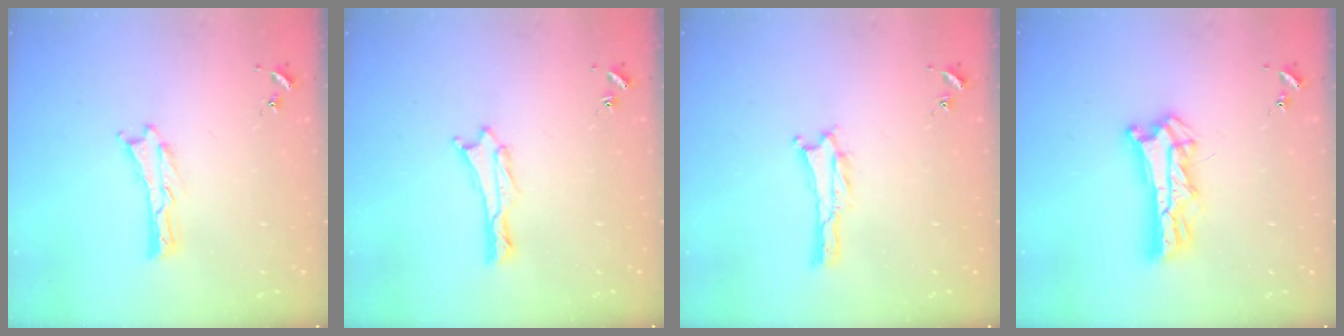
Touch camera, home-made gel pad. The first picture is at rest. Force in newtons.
{"total": 0.8, "press": 0.7, "slide": 0.1}
{"total": 0.0}
{"total": 7.7, "press": 7.7, "slide": 0.7}